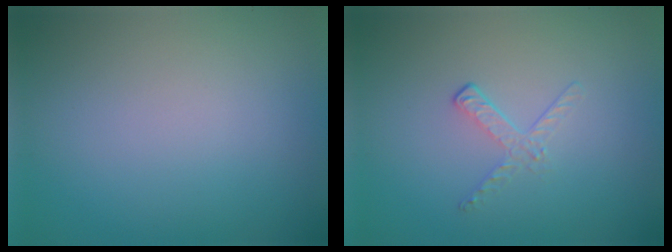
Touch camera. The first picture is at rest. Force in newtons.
{"total": 1.2, "press": 0.4, "slide": 1.2}